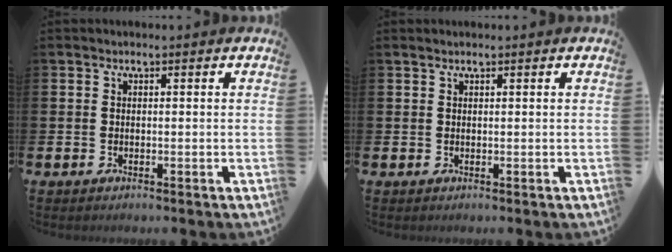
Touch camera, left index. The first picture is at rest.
{"total": 0.7, "force": [0.6, 0.1, 0.3], "torque": [-0.004, 0.002, 0.010]}